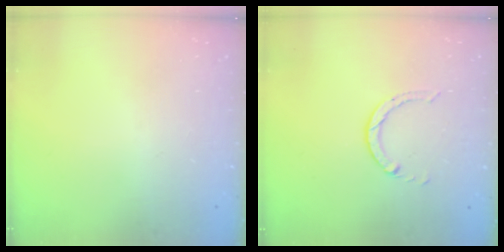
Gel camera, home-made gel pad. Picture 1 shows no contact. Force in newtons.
{"total": 3.5, "press": 3.5, "slide": 0.5}